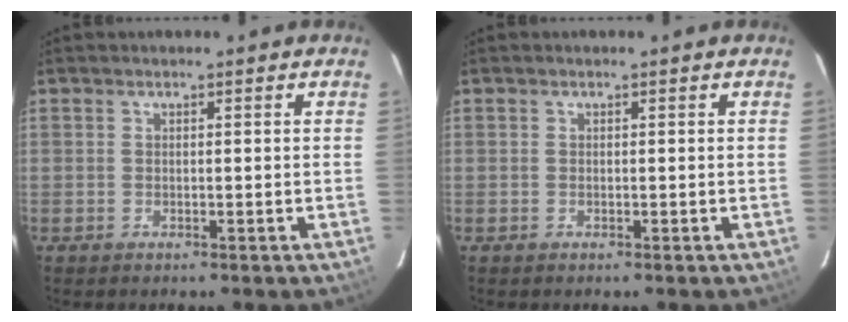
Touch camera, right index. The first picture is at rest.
{"total": 0.0}